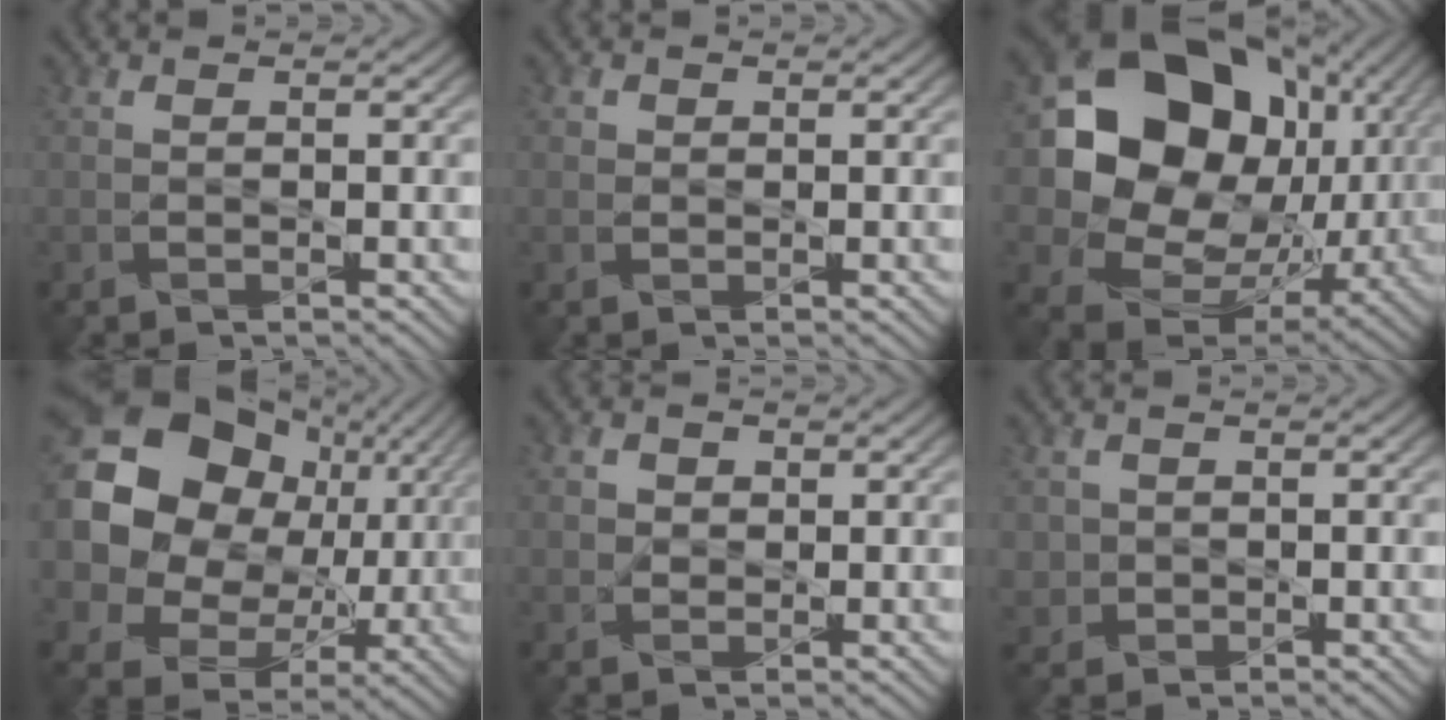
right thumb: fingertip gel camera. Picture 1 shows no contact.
{"total": 0.9, "force": [0.2, 0.8, 0.2], "torque": [-0.004, -0.003, 0.003]}
{"total": 22.3, "force": [4.9, 18.2, 11.9], "torque": [-0.316, 0.008, 0.116]}
{"total": 22.8, "force": [5.9, 19.2, 10.8], "torque": [-0.297, 0.028, 0.113]}
{"total": 1.8, "force": [0.3, 1.7, 0.6], "torque": [-0.014, -0.006, 0.001]}
{"total": 2.2, "force": [-0.1, 2.2, 0.1], "torque": [-0.008, -0.008, -0.004]}